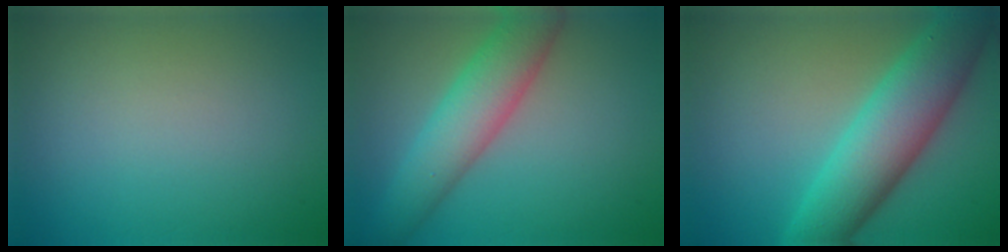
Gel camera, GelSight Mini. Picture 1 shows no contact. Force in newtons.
{"total": 6.2, "press": 6.2, "slide": 0.2}
{"total": 8.3, "press": 8.3, "slide": 0.2}